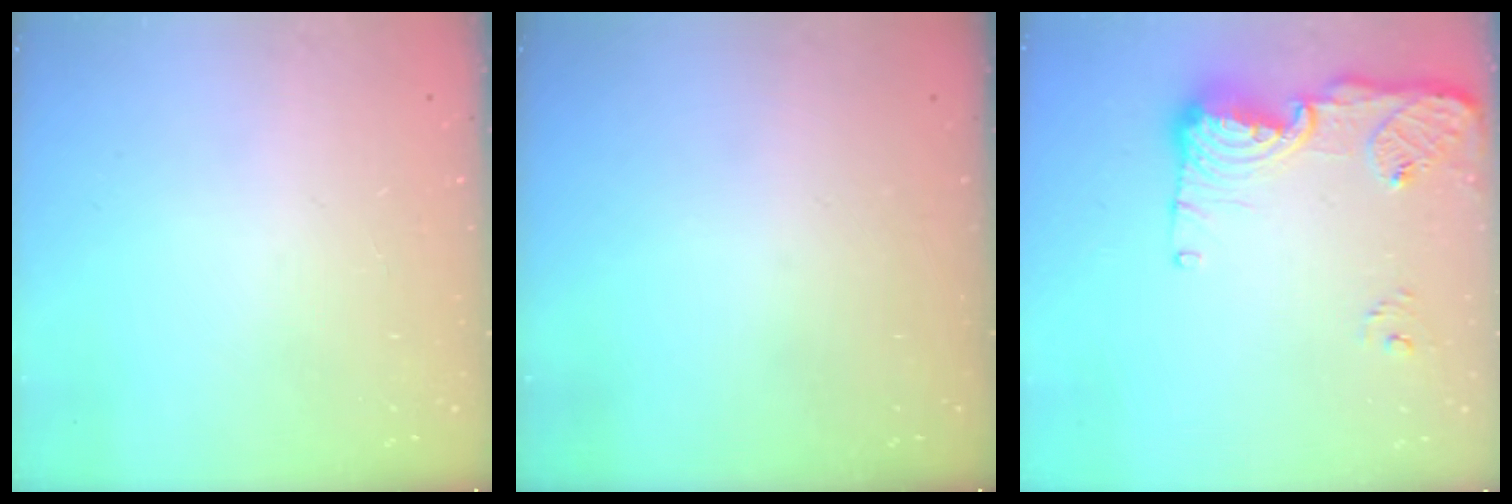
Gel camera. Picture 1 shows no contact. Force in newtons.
{"total": 0.0}
{"total": 15.4, "press": 14.9, "slide": 4.1}